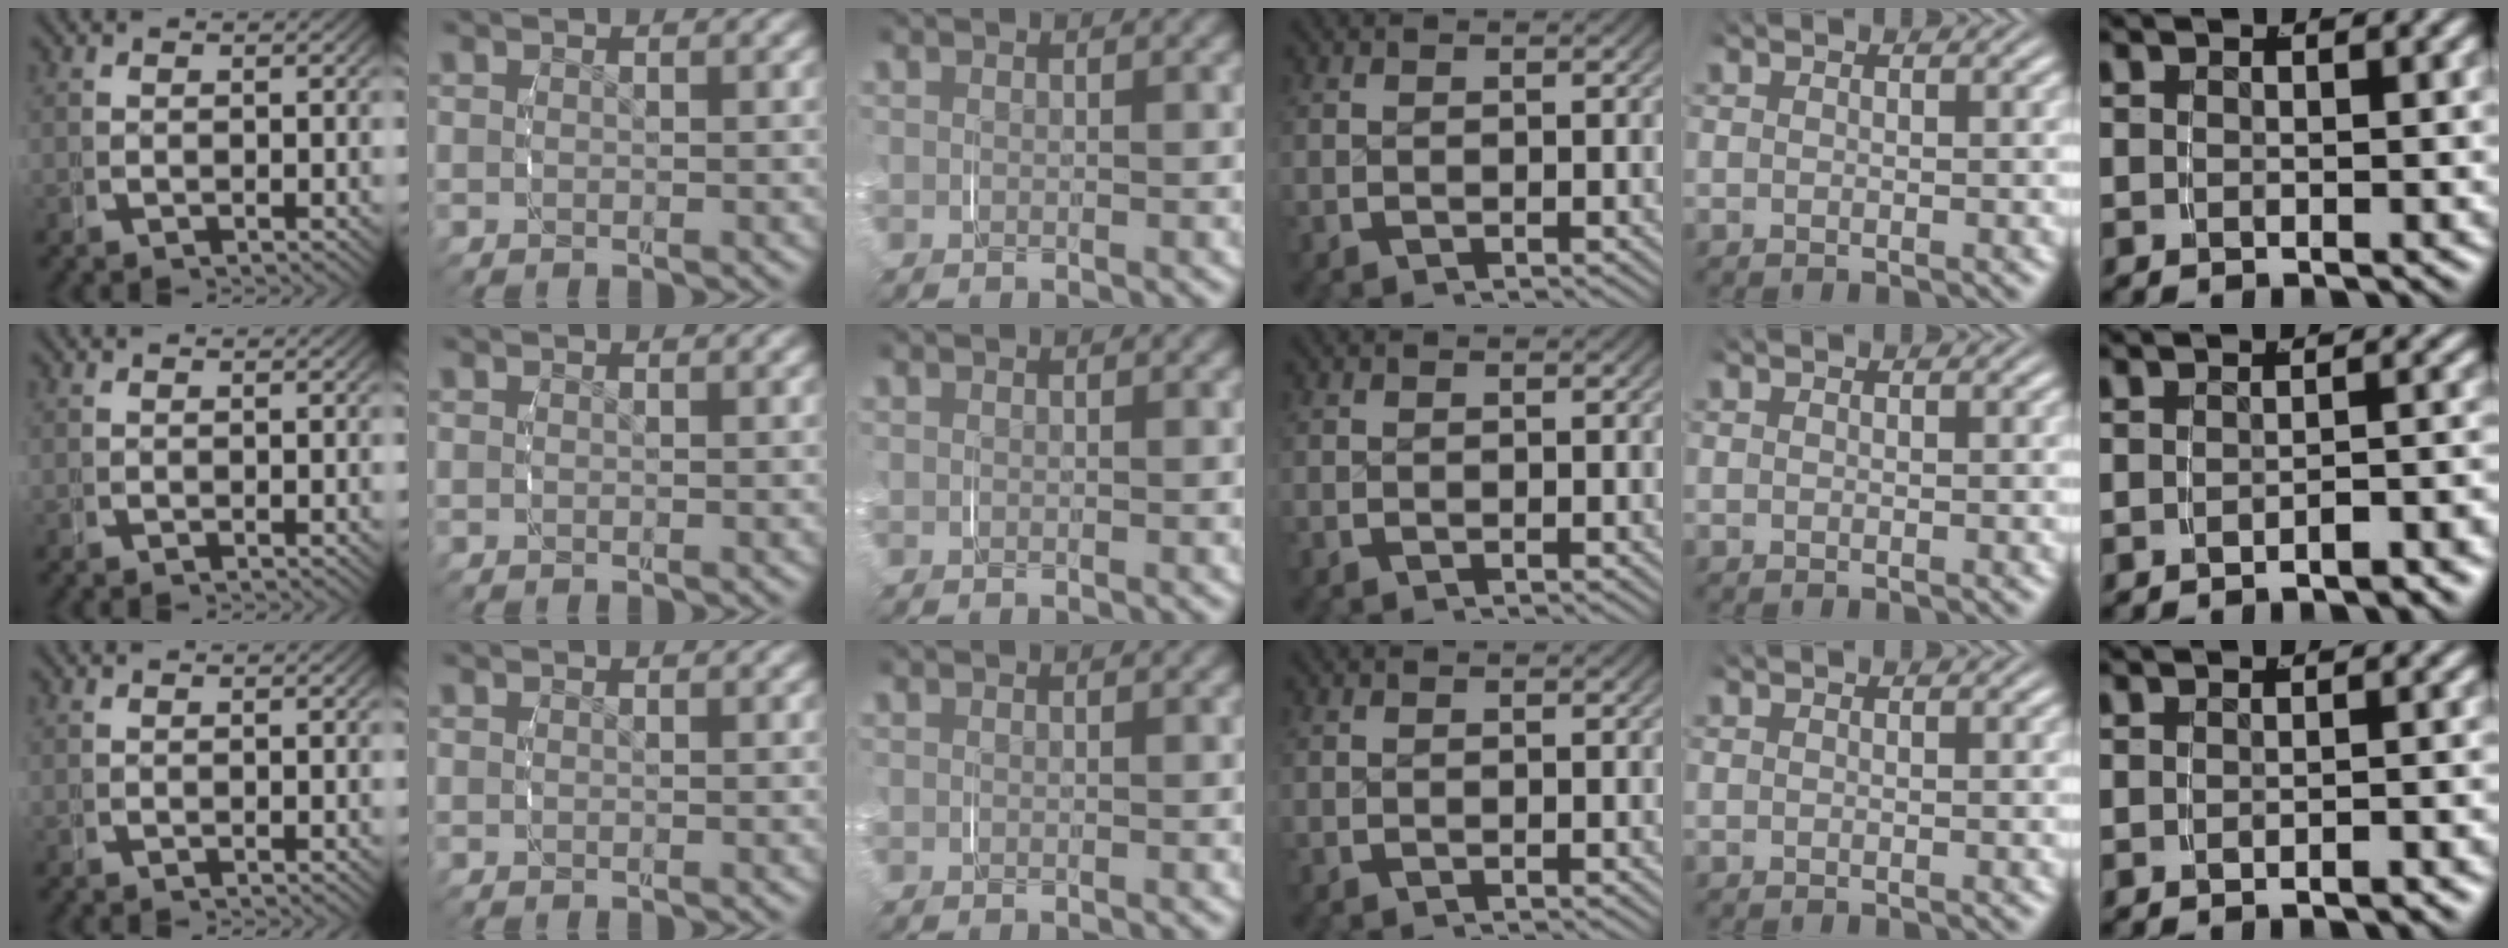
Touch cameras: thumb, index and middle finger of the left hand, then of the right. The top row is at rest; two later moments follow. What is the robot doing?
{"motion": "grasp_and_lifting", "object": "string"}